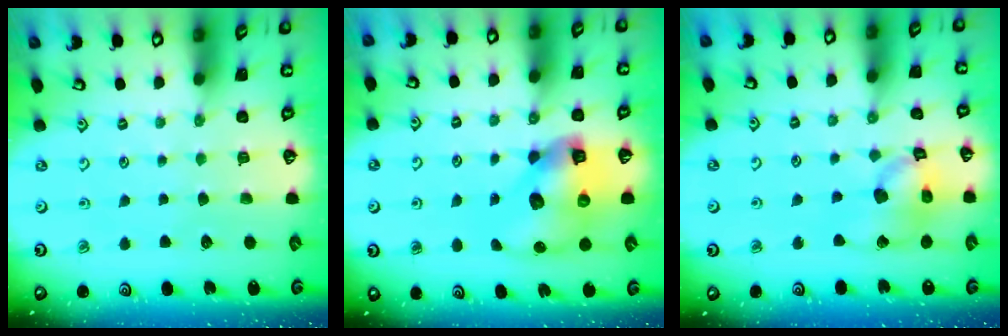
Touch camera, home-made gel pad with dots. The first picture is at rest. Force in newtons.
{"total": 13.5, "press": 13.3, "slide": 1.9}
{"total": 15.2, "press": 15.0, "slide": 2.1}